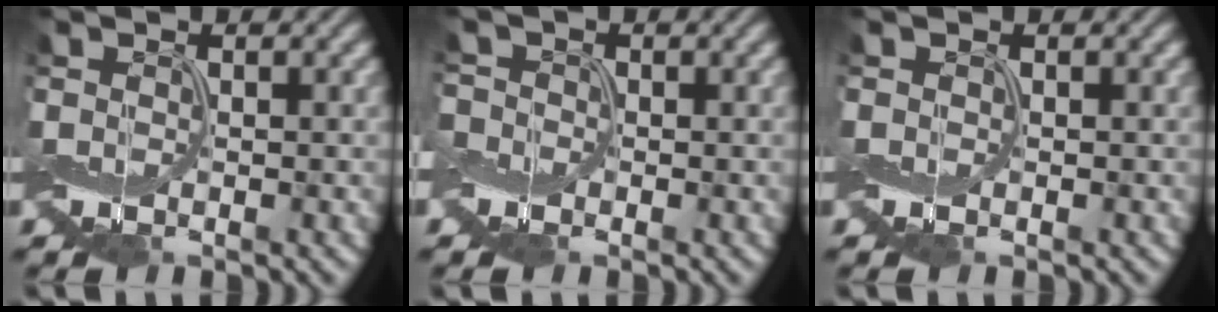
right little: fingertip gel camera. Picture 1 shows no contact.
{"total": 1.4, "force": [-0.8, 1.1, 0.0], "torque": [-0.006, 0.007, -0.020]}
{"total": 0.0}